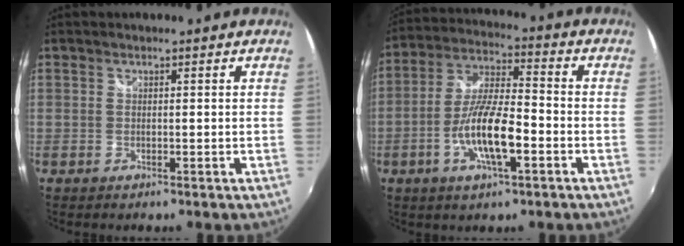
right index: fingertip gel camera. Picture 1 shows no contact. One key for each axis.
{"total": 12.1, "fx": -4.3, "fy": 3.1, "fz": 10.9, "tx": -0.221, "ty": -0.002, "tz": -0.080}